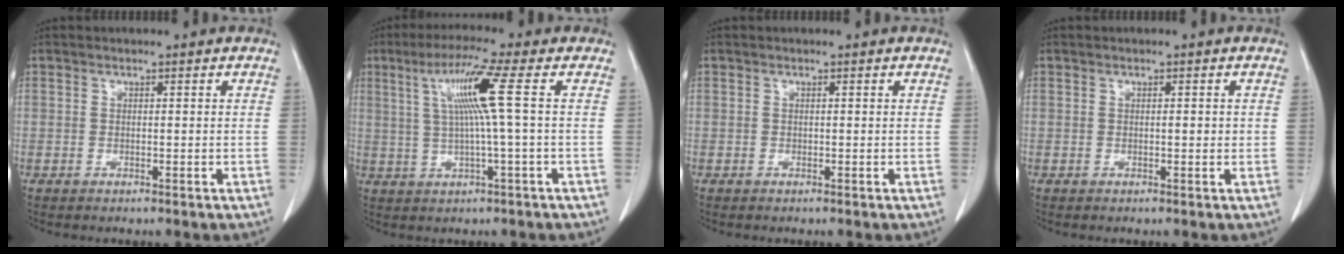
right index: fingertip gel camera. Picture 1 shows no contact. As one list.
[{"total": 8.2, "force": [1.8, -1.6, 7.9], "torque": [-0.147, 0.014, 0.041]}, {"total": 0.0}, {"total": 1.0, "force": [0.1, 0.4, 0.9], "torque": [-0.013, 0.001, 0.001]}]